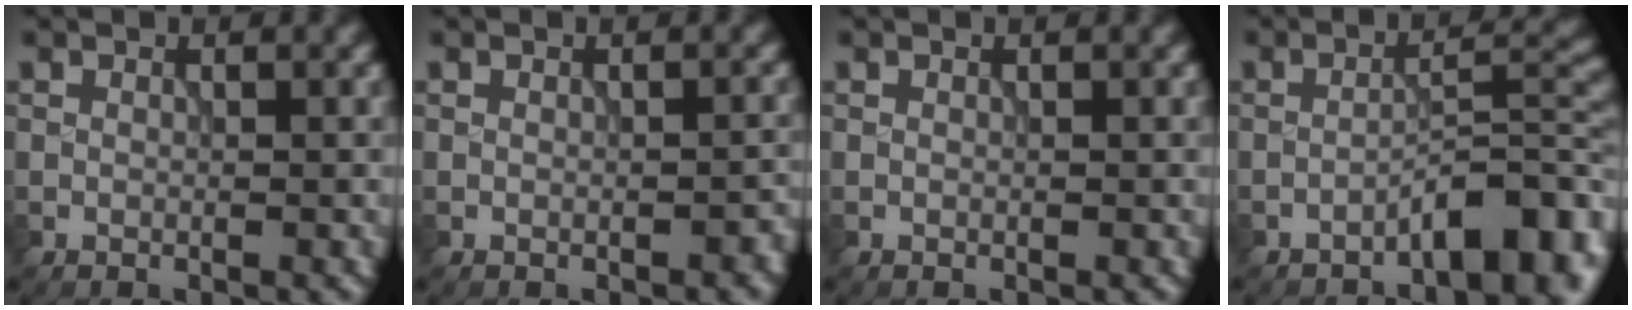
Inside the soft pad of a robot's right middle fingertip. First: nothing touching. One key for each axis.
{"total": 0.9, "fx": -0.6, "fy": 0.4, "fz": 0.5, "tx": -0.010, "ty": 0.001, "tz": -0.005}
{"total": 0.0}
{"total": 6.1, "fx": -3.7, "fy": 1.6, "fz": 4.6, "tx": -0.062, "ty": 0.018, "tz": -0.059}